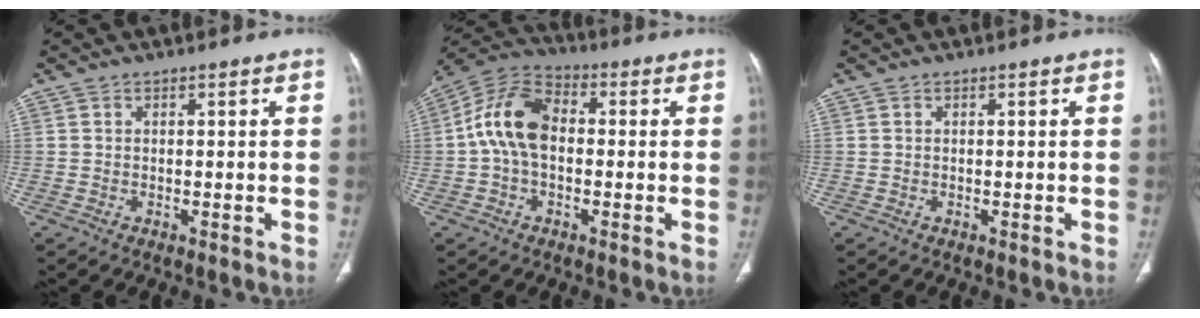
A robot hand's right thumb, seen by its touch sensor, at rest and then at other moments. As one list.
[{"total": 11.8, "force": [0.1, 7.6, 9.0], "torque": [-0.169, 0.032, -0.010]}, {"total": 0.0}]